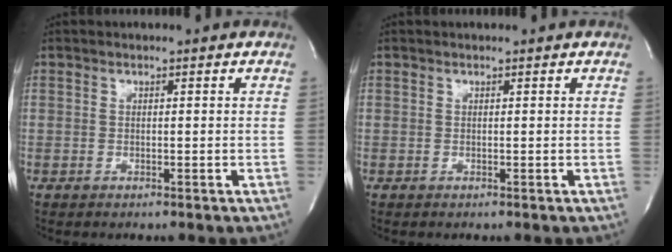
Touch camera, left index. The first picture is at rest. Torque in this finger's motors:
{"motor_torque": [-0.05, 0.05, -0.10, -0.03]}